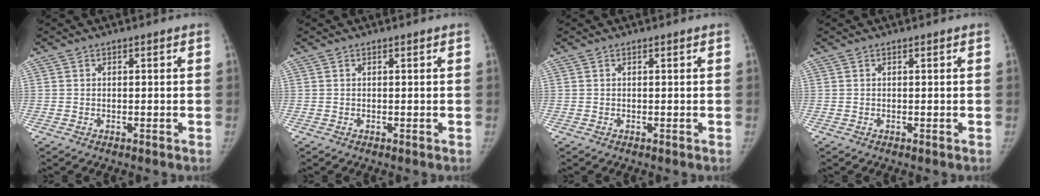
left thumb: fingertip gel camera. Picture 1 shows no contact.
{"total": 0.0}
{"total": 0.0}
{"total": 0.0}